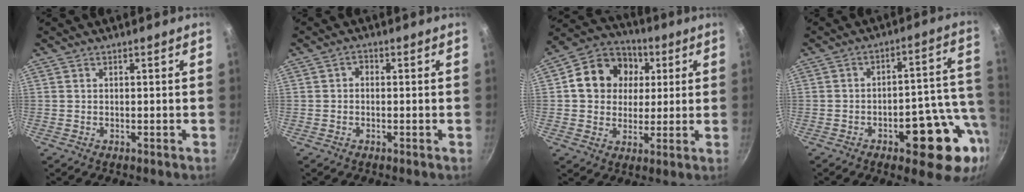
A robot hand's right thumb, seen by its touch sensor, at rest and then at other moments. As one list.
[{"total": 1.3, "force": [-0.4, 1.0, 0.8], "torque": [-0.011, 0.009, -0.008]}, {"total": 14.2, "force": [3.1, 12.0, 6.9], "torque": [-0.094, 0.013, 0.037]}, {"total": 16.7, "force": [-6.0, 7.0, 13.9], "torque": [-0.130, 0.040, -0.080]}]